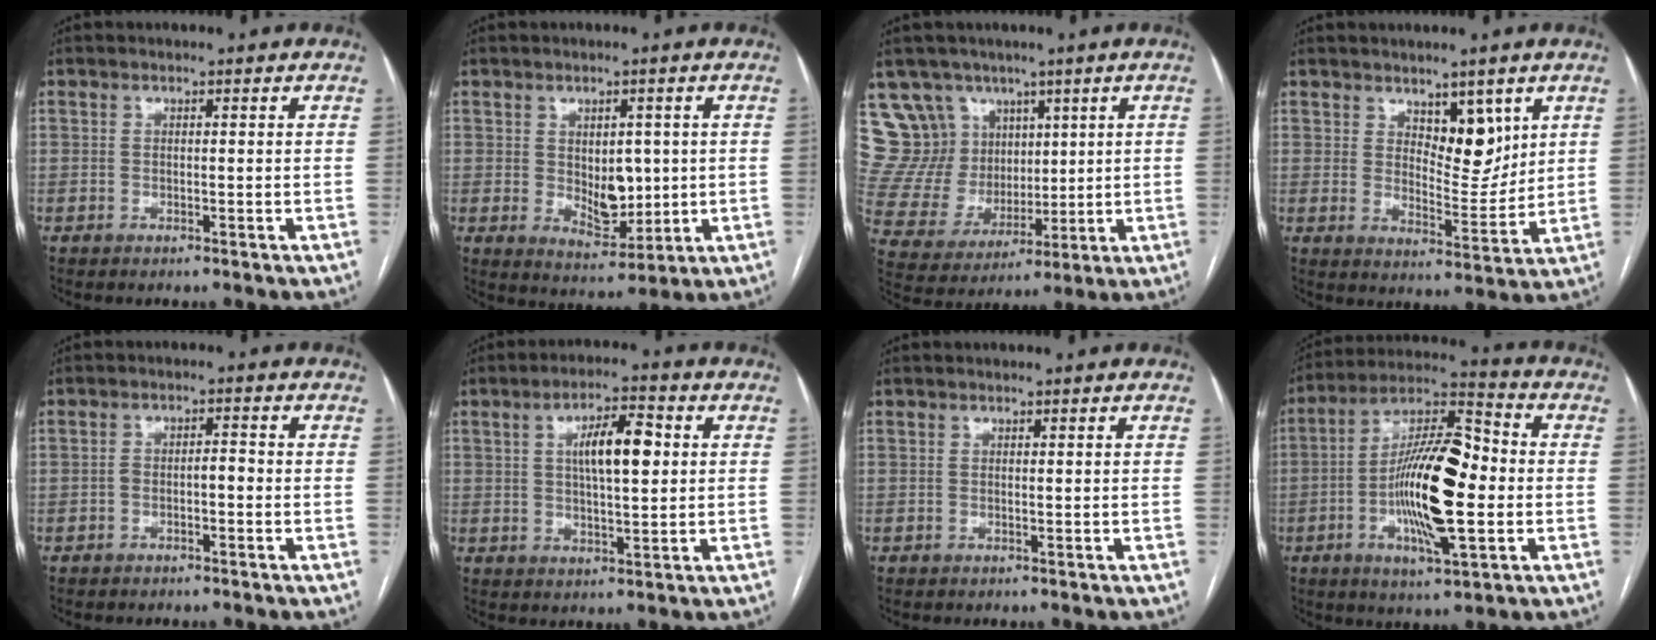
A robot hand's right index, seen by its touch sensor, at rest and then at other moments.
{"total": 6.7, "force": [0.4, 3.8, 5.5], "torque": [-0.084, -0.004, 0.022]}
{"total": 13.1, "force": [8.1, 10.0, 2.2], "torque": [-0.062, 0.046, 0.171]}
{"total": 7.0, "force": [3.8, 3.3, 4.9], "torque": [-0.068, -0.009, 0.067]}
{"total": 2.4, "force": [-0.9, 0.9, 2.1], "torque": [-0.033, 0.015, -0.012]}
{"total": 8.2, "force": [1.8, 2.3, 7.6], "torque": [-0.131, 0.013, 0.031]}
{"total": 0.0}
{"total": 17.3, "force": [-2.4, 4.2, 16.7], "torque": [-0.307, 0.011, -0.042]}